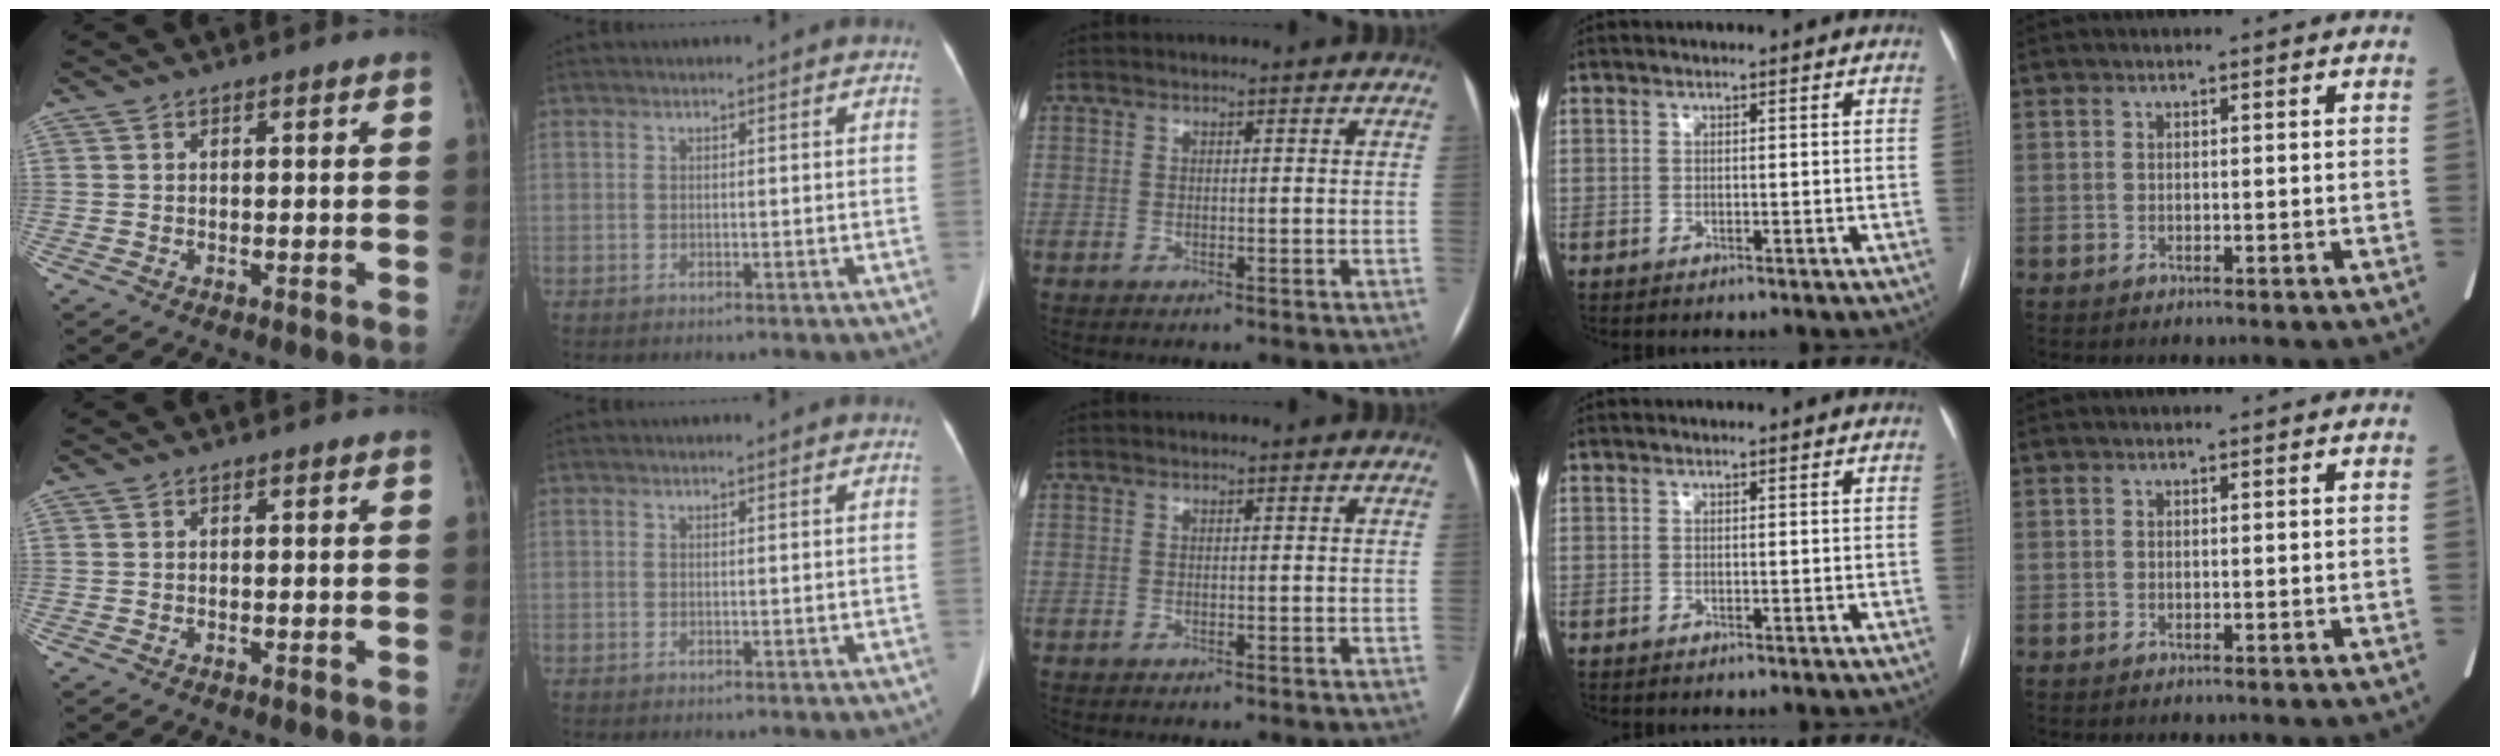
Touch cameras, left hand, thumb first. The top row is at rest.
{}